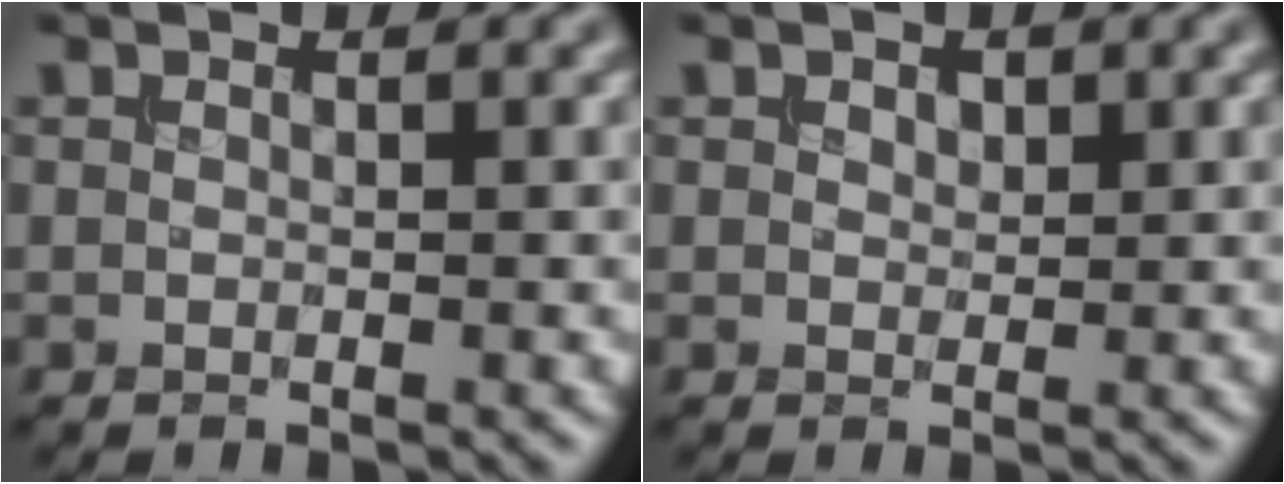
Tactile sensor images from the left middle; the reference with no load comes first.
{"total": 1.0, "force": [0.6, 0.7, 0.5], "torque": [-0.009, -0.001, 0.011]}